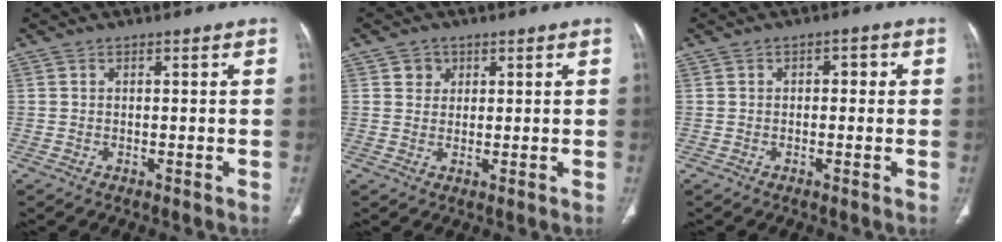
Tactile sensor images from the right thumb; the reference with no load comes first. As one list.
[{"total": 2.7, "force": [1.2, 2.3, 0.5], "torque": [0.007, -0.006, 0.016]}, {"total": 2.4, "force": [0.3, 1.5, 1.8], "torque": [-0.011, 0.005, -0.002]}]